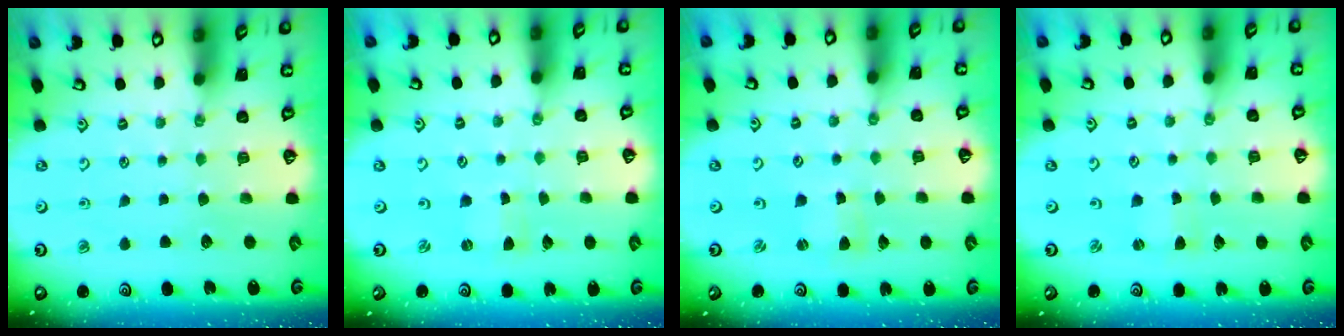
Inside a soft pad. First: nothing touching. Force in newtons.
{"total": 0.0}
{"total": 0.8, "press": 0.8, "slide": 0.1}
{"total": 0.6, "press": 0.6, "slide": 0.1}